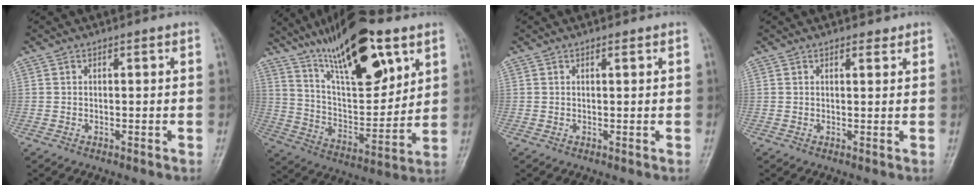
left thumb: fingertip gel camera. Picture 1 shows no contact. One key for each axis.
{"total": 22.2, "fx": 13.2, "fy": 7.7, "fz": 16.1, "tx": -0.237, "ty": -0.047, "tz": 0.234}
{"total": 0.6, "fx": 0.4, "fy": 0.2, "fz": 0.3, "tx": -0.008, "ty": -0.002, "tz": 0.005}
{"total": 1.5, "fx": 1.1, "fy": 0.7, "fz": 0.7, "tx": -0.005, "ty": -0.007, "tz": 0.014}